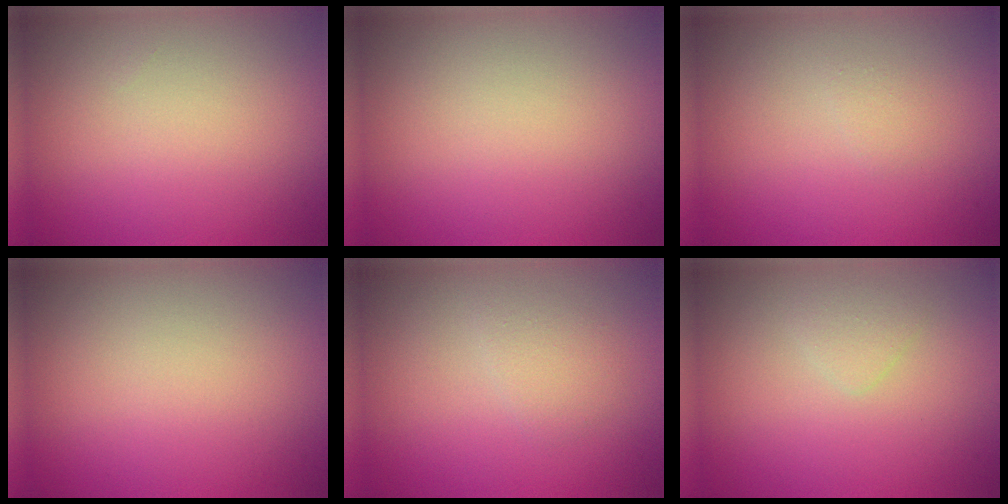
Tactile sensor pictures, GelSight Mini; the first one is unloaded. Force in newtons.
{"total": 0.0}
{"total": 0.6, "press": 0.6, "slide": 0.0}
{"total": 0.0}
{"total": 1.4, "press": 1.4, "slide": 0.1}
{"total": 1.1, "press": 1.1, "slide": 0.1}